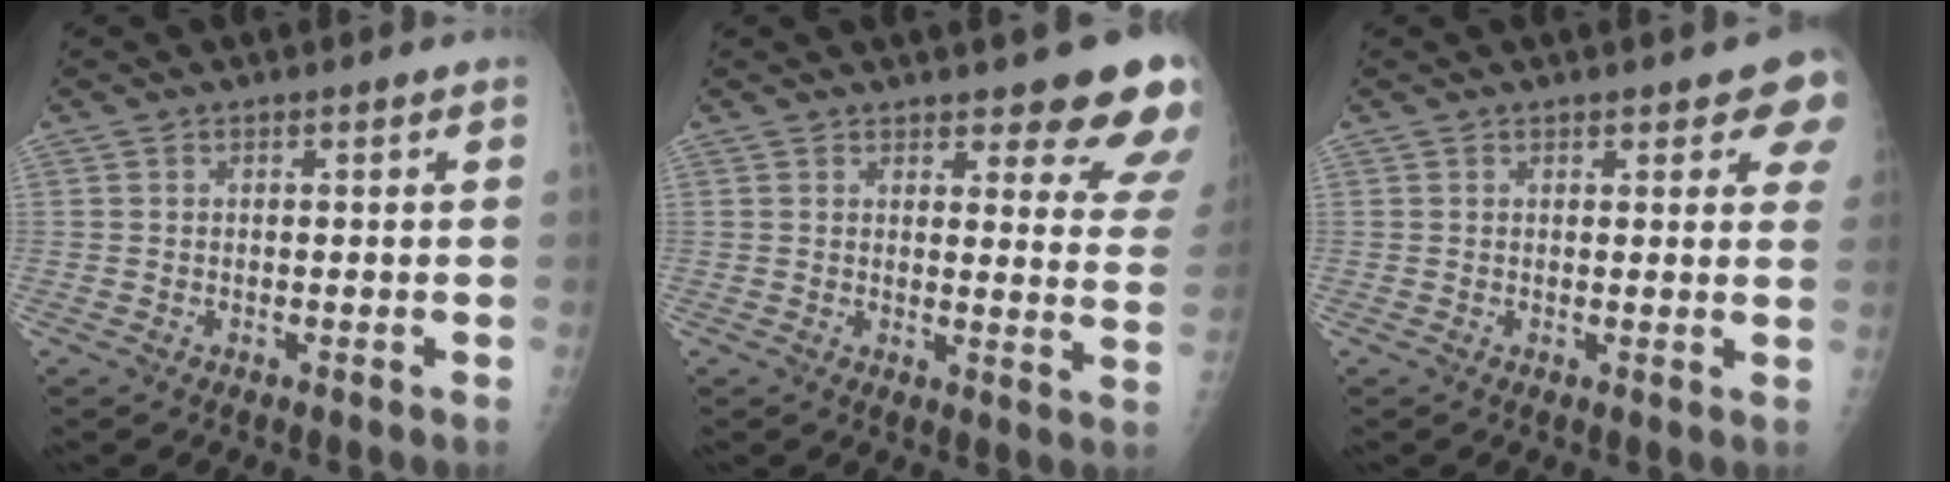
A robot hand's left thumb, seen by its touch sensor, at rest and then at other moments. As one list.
[{"total": 13.9, "force": [10.4, 4.0, 8.3], "torque": [-0.054, -0.061, 0.106]}, {"total": 6.4, "force": [4.4, 2.4, 3.9], "torque": [-0.012, -0.014, 0.041]}]